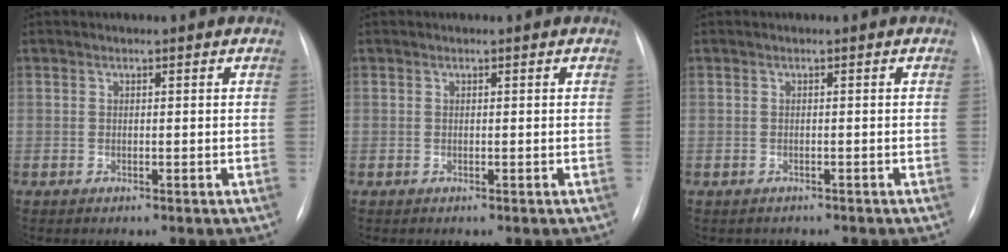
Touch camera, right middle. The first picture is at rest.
{"total": 0.0}
{"total": 1.4, "force": [-1.3, 0.6, 0.1], "torque": [-0.009, -0.003, -0.015]}